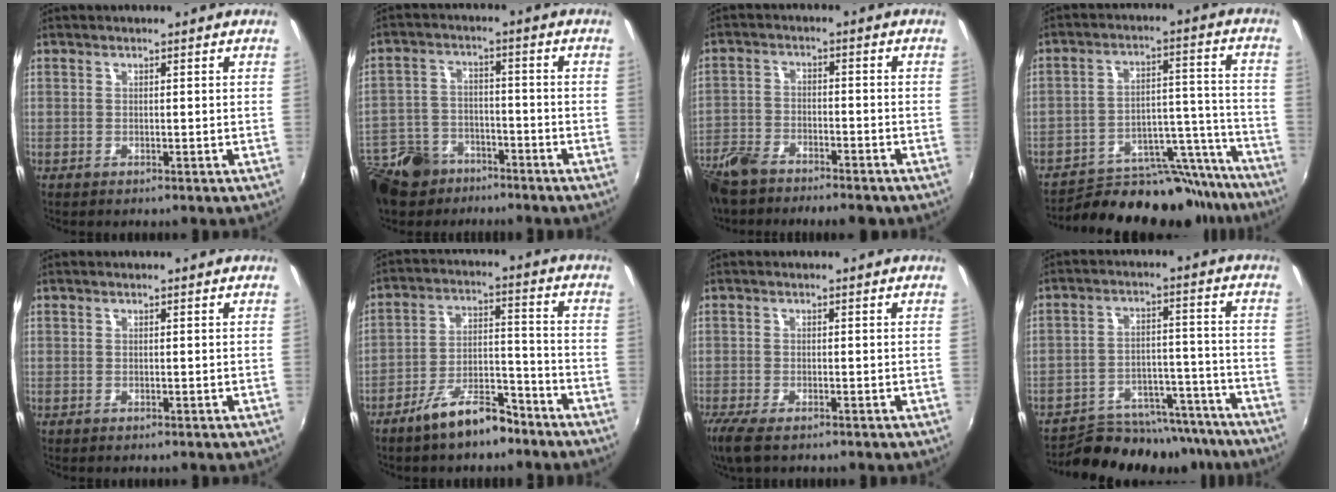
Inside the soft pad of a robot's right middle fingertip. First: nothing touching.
{"total": 16.3, "force": [-11.3, 9.5, 6.9], "torque": [-0.188, -0.001, -0.197]}
{"total": 11.4, "force": [-9.1, 4.4, 5.2], "torque": [-0.139, -0.019, -0.169]}
{"total": 20.9, "force": [-18.9, 6.9, 5.6], "torque": [-0.082, 0.046, -0.249]}
{"total": 0.0}
{"total": 9.8, "force": [-7.6, 3.3, 5.3], "torque": [-0.097, 0.018, -0.120]}
{"total": 4.9, "force": [-3.4, 1.3, 3.3], "torque": [-0.077, -0.020, -0.063]}
{"total": 16.4, "force": [-14.7, 5.5, 4.8], "torque": [-0.089, 0.021, -0.196]}